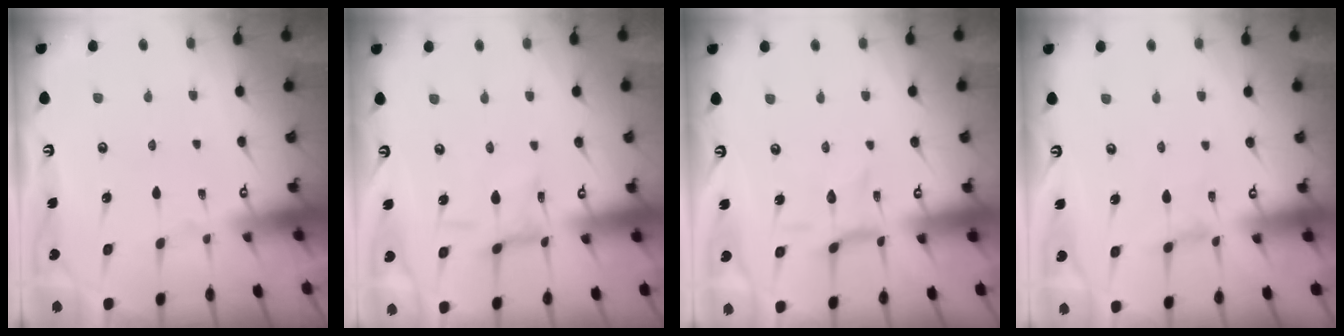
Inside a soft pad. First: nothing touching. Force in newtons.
{"total": 2.8, "press": 2.8, "slide": 0.2}
{"total": 1.2, "press": 1.2, "slide": 0.1}
{"total": 1.2, "press": 1.2, "slide": 0.3}